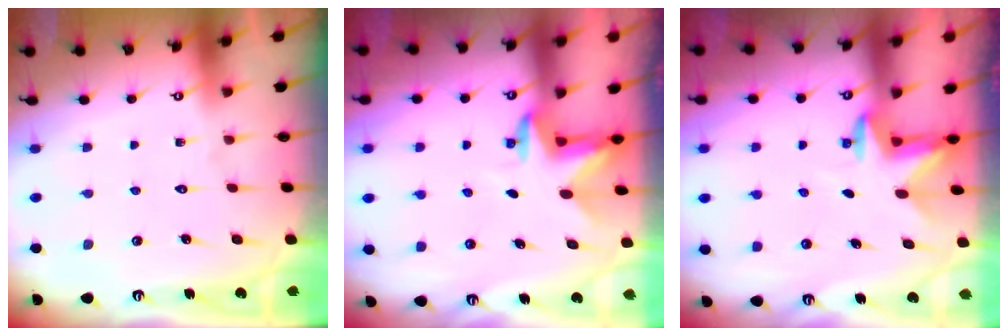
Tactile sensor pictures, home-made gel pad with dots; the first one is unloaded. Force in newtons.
{"total": 2.9, "press": 2.8, "slide": 0.7}
{"total": 3.2, "press": 3.1, "slide": 0.7}